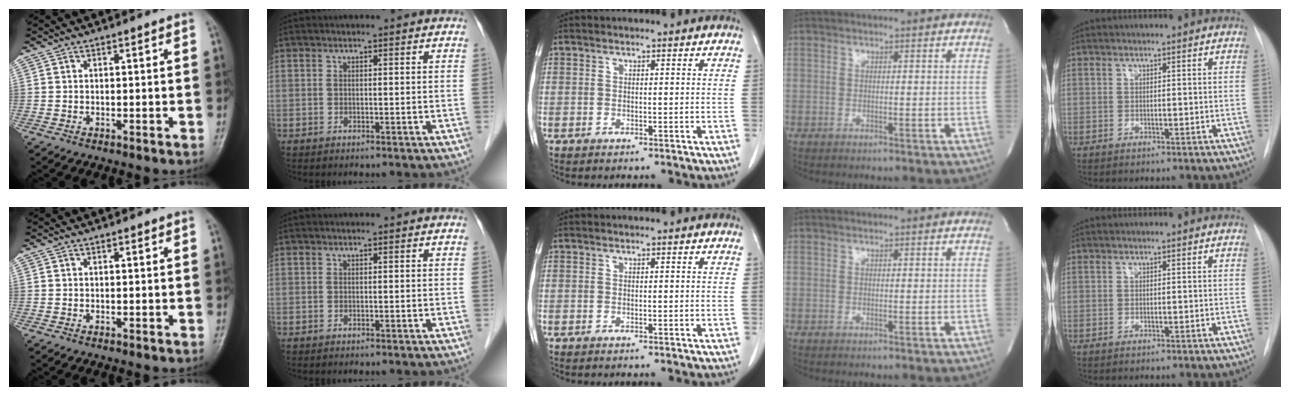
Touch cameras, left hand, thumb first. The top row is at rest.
{}